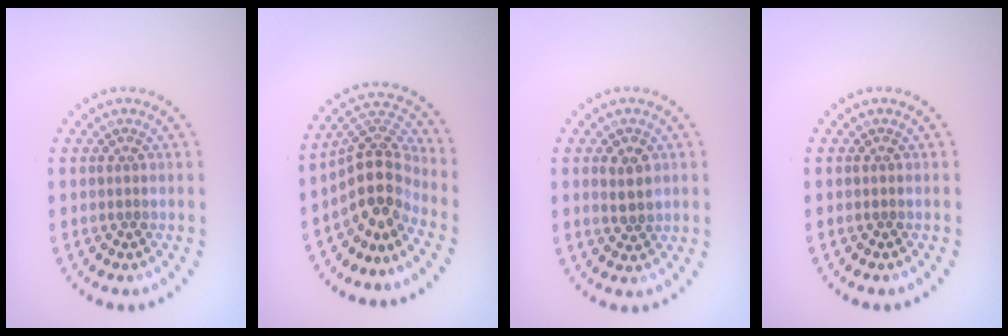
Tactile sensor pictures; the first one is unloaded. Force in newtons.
{"total": 4.7, "press": 3.5, "slide": 3.1}
{"total": 1.7, "press": 1.7, "slide": 0.3}
{"total": 0.0}